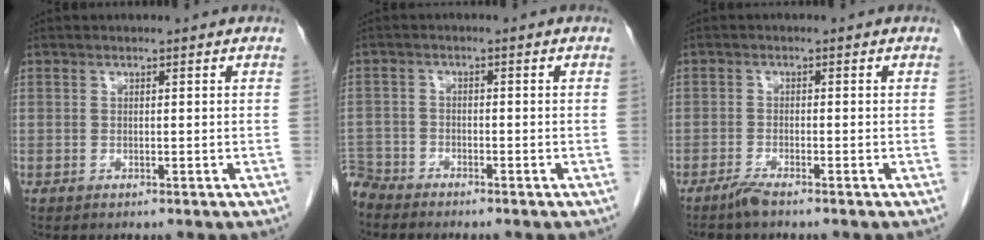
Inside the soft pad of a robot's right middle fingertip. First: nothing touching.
{"total": 4.3, "force": [-4.2, 1.0, -0.2], "torque": [0.006, -0.011, -0.084]}
{"total": 2.1, "force": [-1.8, -0.1, 1.1], "torque": [-0.031, -0.005, -0.037]}